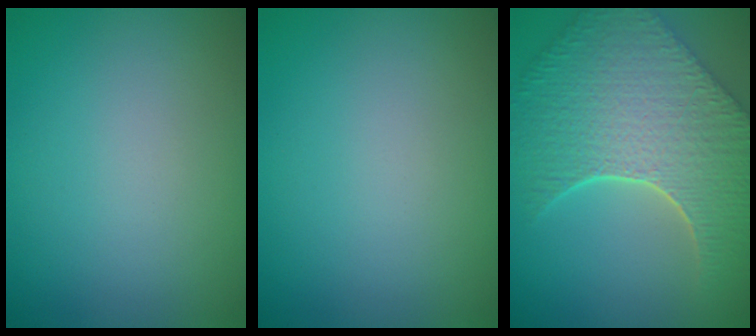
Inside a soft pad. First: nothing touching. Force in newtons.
{"total": 0.0}
{"total": 9.7, "press": 7.0, "slide": 6.7}